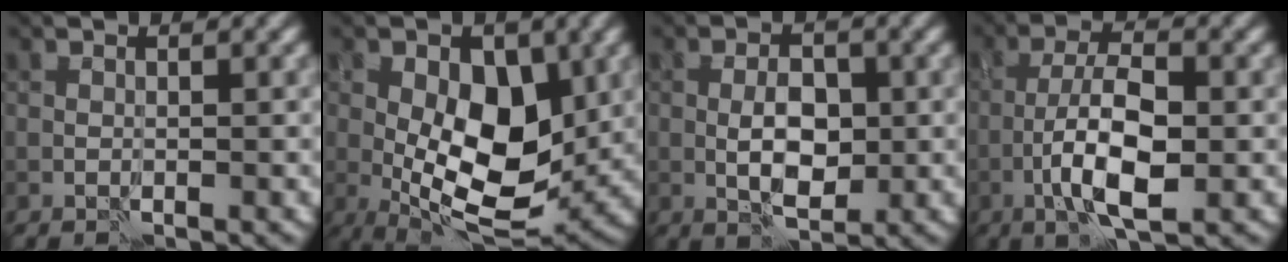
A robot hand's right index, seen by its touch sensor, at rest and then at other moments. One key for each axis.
{"total": 10.7, "fx": 0.0, "fy": 5.9, "fz": 8.9, "tx": -0.138, "ty": -0.001, "tz": -0.006}
{"total": 3.9, "fx": -0.3, "fy": 2.3, "fz": 3.2, "tx": -0.057, "ty": 0.001, "tz": -0.007}
{"total": 6.5, "fx": -2.0, "fy": 2.4, "fz": 5.7, "tx": -0.106, "ty": 0.005, "tz": -0.041}